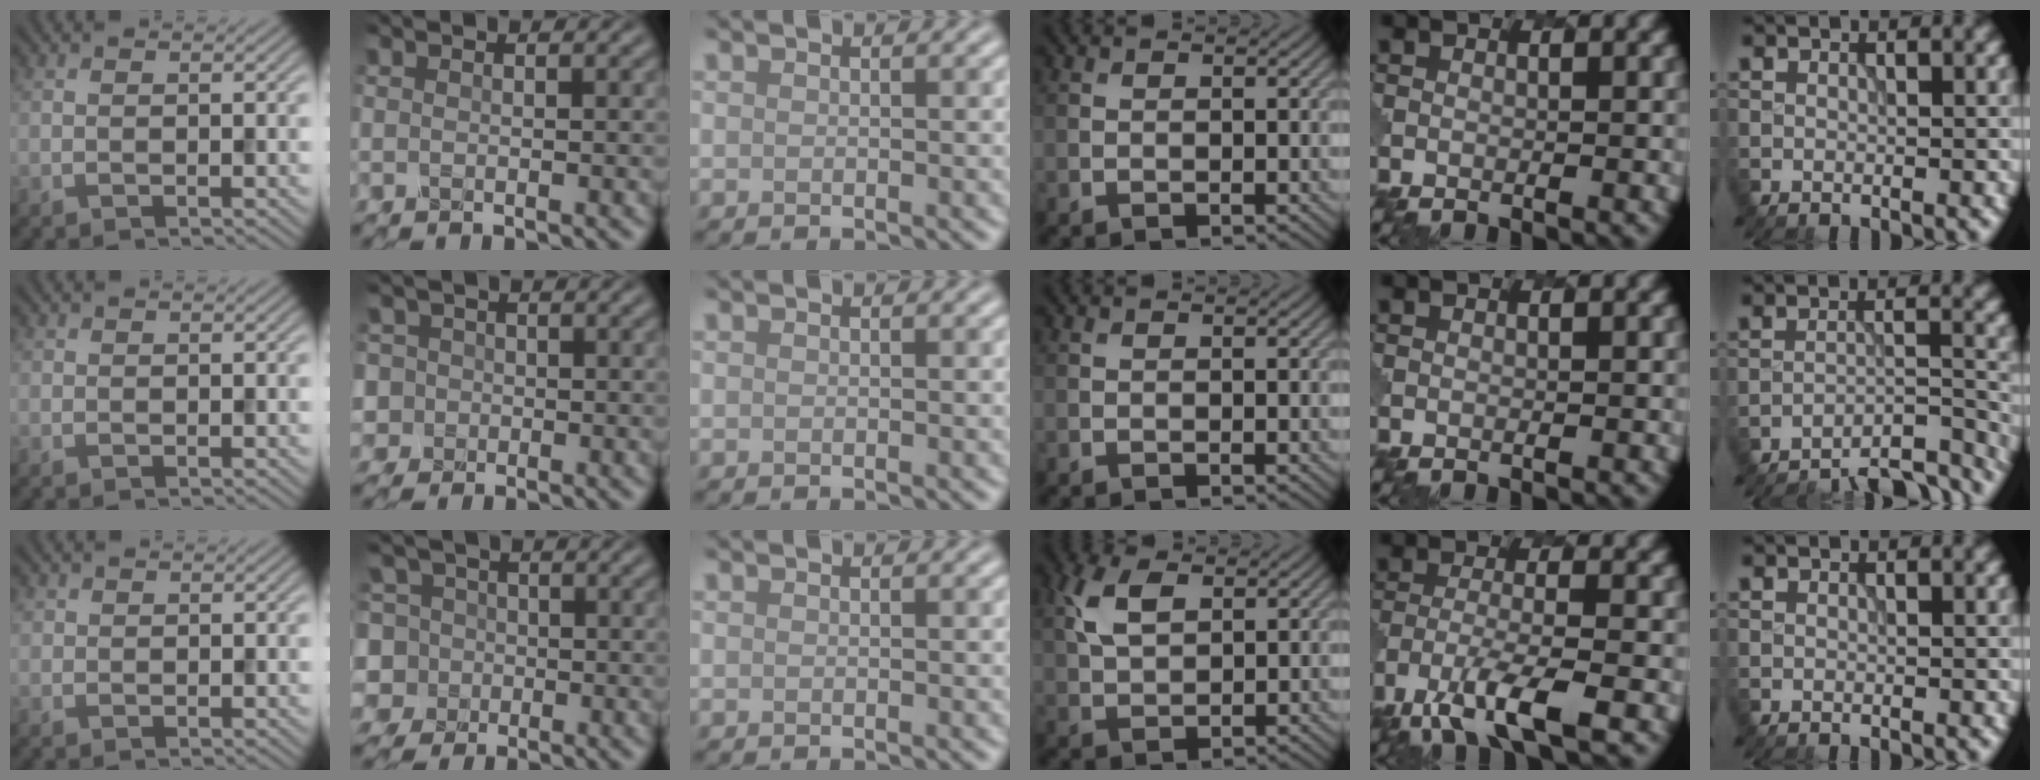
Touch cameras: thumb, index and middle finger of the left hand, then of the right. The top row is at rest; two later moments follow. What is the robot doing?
{"motion": "extract", "object": "pen bag"}